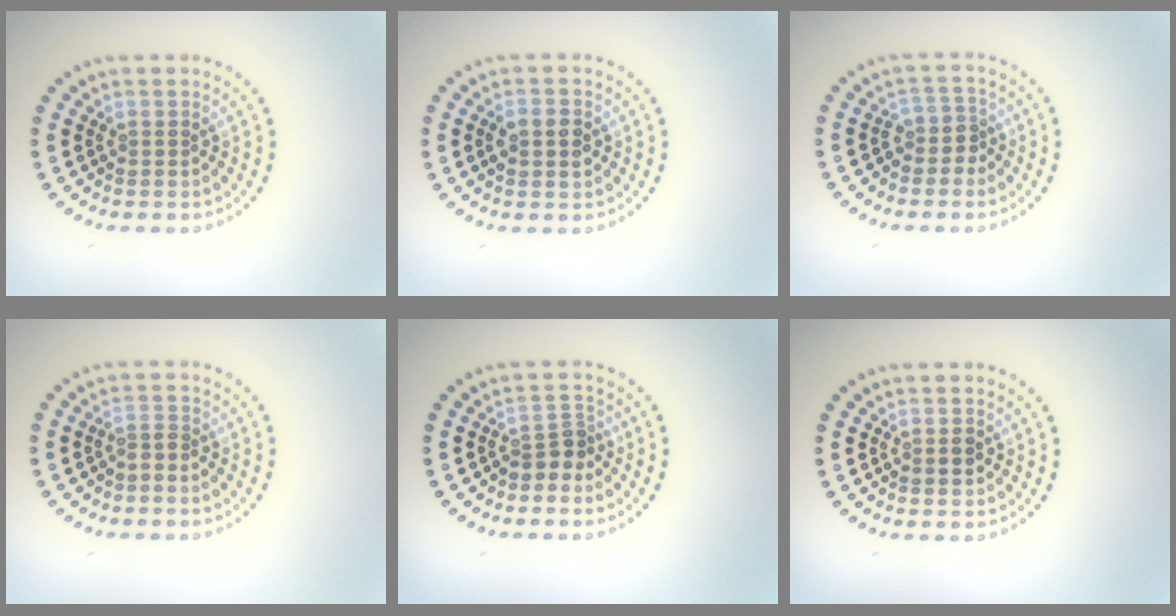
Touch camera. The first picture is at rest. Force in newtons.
{"total": 2.9, "press": 2.9, "slide": 0.2}
{"total": 2.0, "press": 1.5, "slide": 1.3}
{"total": 1.0, "press": 0.5, "slide": 0.8}
{"total": 2.2, "press": 1.7, "slide": 1.4}
{"total": 1.2, "press": 1.2, "slide": 0.1}